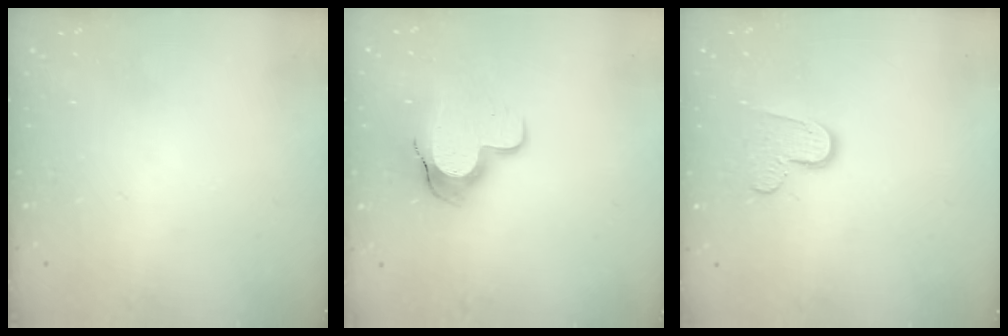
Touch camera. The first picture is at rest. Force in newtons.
{"total": 11.8, "press": 11.7, "slide": 1.0}
{"total": 8.4, "press": 8.3, "slide": 0.2}